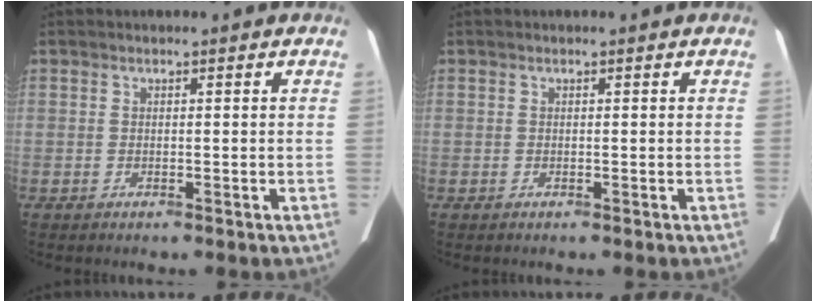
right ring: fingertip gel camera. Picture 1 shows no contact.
{"total": 0.0}